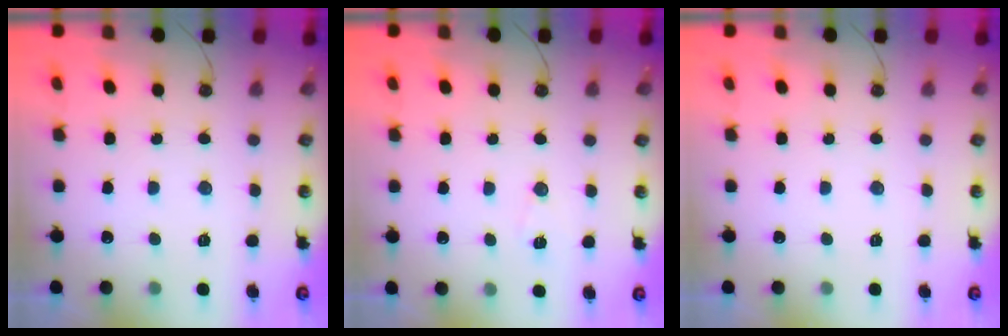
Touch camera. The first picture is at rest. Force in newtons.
{"total": 5.3, "press": 3.9, "slide": 3.5}
{"total": 0.0}